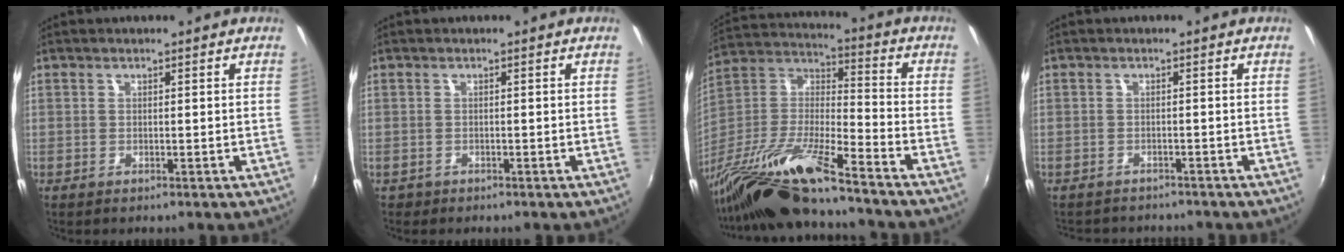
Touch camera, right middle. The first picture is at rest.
{"total": 1.1, "force": [-0.7, 0.8, 0.1], "torque": [-0.007, -0.002, -0.011]}
{"total": 18.9, "force": [-14.2, 2.1, 12.3], "torque": [-0.237, -0.020, -0.273]}
{"total": 4.0, "force": [-3.6, 1.8, 0.5], "torque": [-0.020, -0.003, -0.056]}